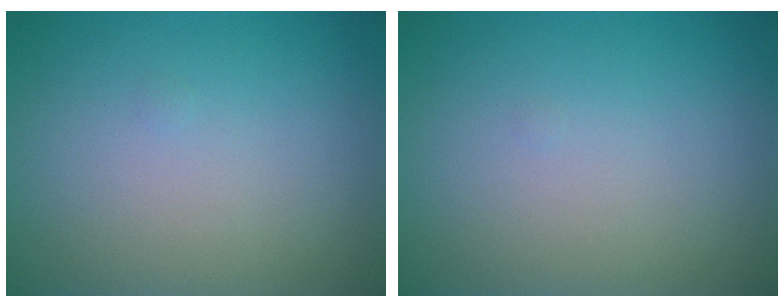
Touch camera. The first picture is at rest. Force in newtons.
{"total": 0.0}